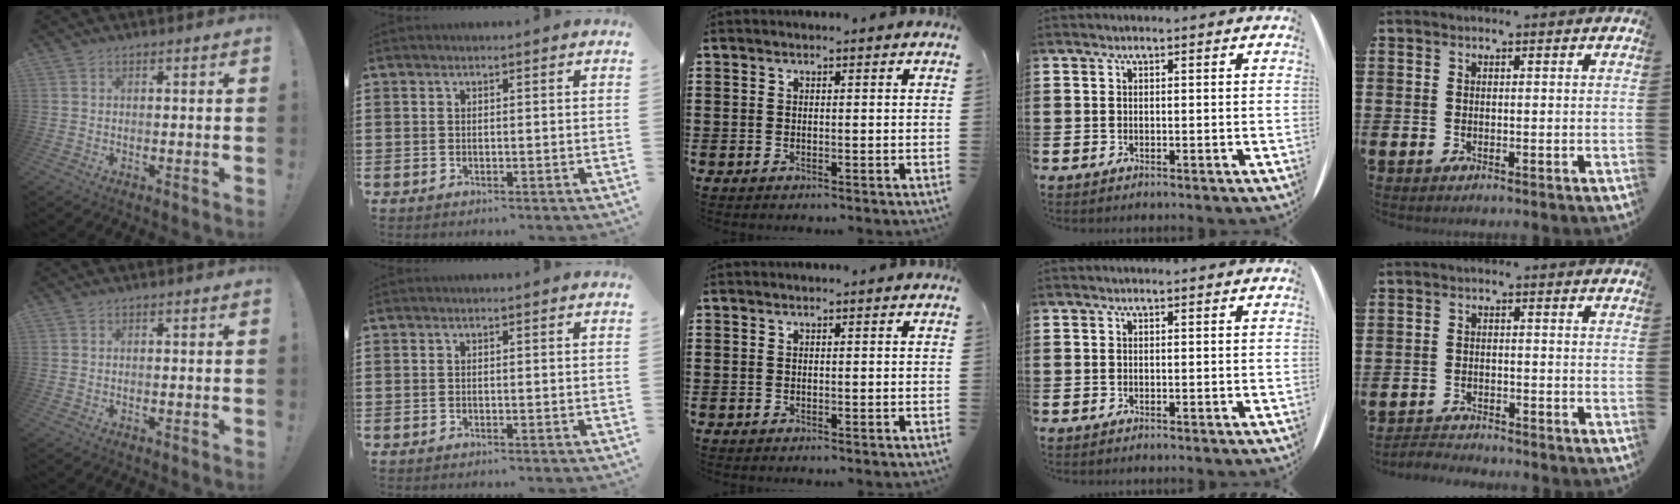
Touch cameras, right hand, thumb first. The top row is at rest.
{"little": {"total": 2.1, "force": [-2.1, 0.1, -0.2], "torque": [-0.003, 0.001, -0.047]}}